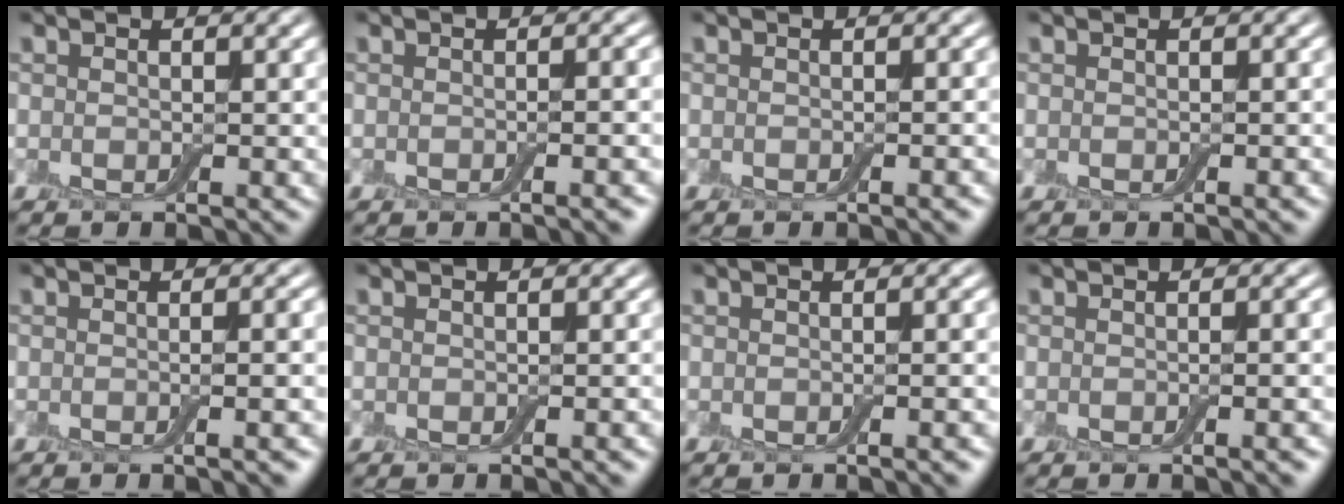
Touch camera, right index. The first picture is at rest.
{"total": 3.6, "force": [-0.5, 1.5, 3.2], "torque": [-0.007, 0.008, -0.007]}
{"total": 1.5, "force": [-0.4, 0.4, 1.3], "torque": [-0.009, 0.002, -0.005]}
{"total": 0.7, "force": [-0.2, 0.1, 0.6], "torque": [-0.005, 0.003, -0.003]}
{"total": 4.3, "force": [-0.4, 1.8, 3.9], "torque": [-0.014, 0.009, -0.007]}
{"total": 1.0, "force": [-0.3, 0.2, 0.9], "torque": [-0.007, 0.002, -0.005]}
{"total": 2.5, "force": [-0.4, 0.9, 2.3], "torque": [-0.006, 0.005, -0.002]}
{"total": 3.2, "force": [-0.4, 1.3, 2.9], "torque": [-0.008, 0.007, -0.004]}